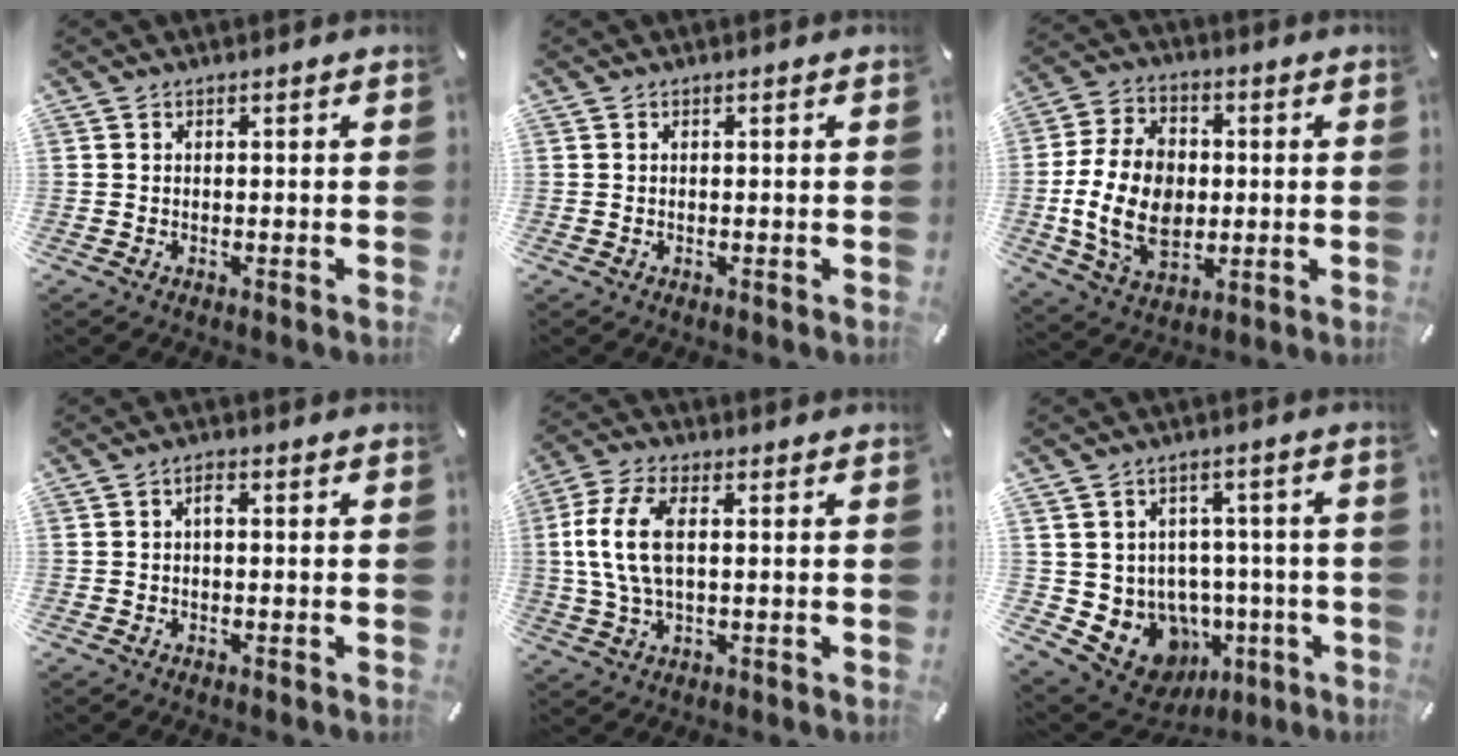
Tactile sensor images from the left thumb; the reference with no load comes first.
{"total": 0.0}
{"total": 16.1, "force": [-1.2, 11.9, 10.8], "torque": [-0.234, 0.005, -0.021]}
{"total": 1.7, "force": [-0.1, 0.6, 1.6], "torque": [-0.034, 0.005, -0.003]}
{"total": 11.0, "force": [1.3, 5.4, 9.5], "torque": [-0.211, -0.004, 0.020]}
{"total": 10.7, "force": [-3.5, 9.3, 4.1], "torque": [-0.065, -0.001, -0.043]}